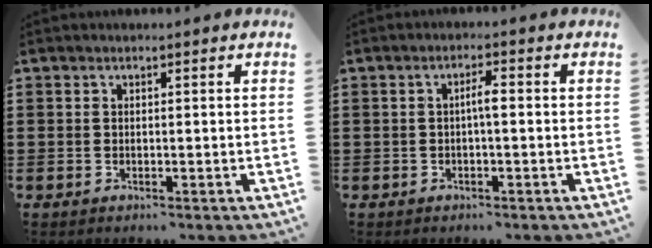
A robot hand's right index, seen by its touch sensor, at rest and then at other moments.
{"total": 2.2, "force": [-0.2, 0.4, 2.1], "torque": [-0.039, 0.004, -0.007]}